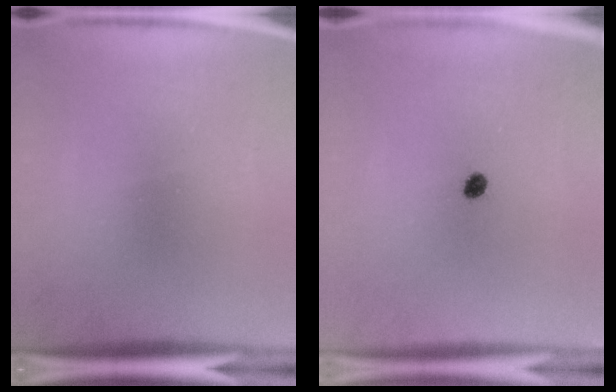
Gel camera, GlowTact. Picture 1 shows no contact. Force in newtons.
{"total": 1.7}